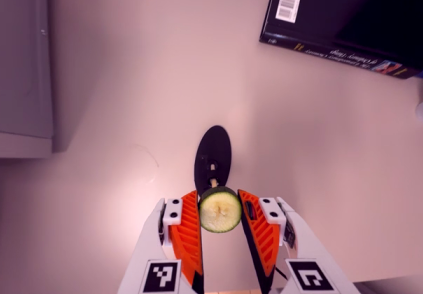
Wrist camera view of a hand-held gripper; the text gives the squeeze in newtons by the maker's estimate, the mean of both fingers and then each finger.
{"total": 7.5, "left": 7.1, "right": 7.9}